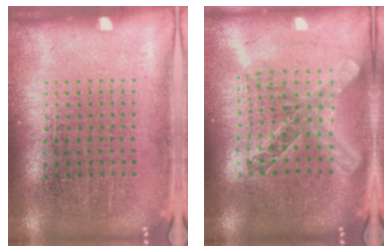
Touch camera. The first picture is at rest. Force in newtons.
{"total": 2.0, "press": 1.7, "slide": 1.1}